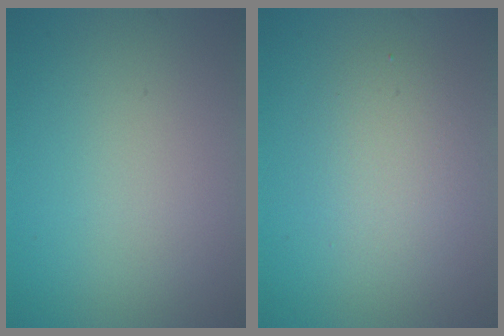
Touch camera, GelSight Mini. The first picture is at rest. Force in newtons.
{"total": 3.0, "press": 3.0, "slide": 0.2}